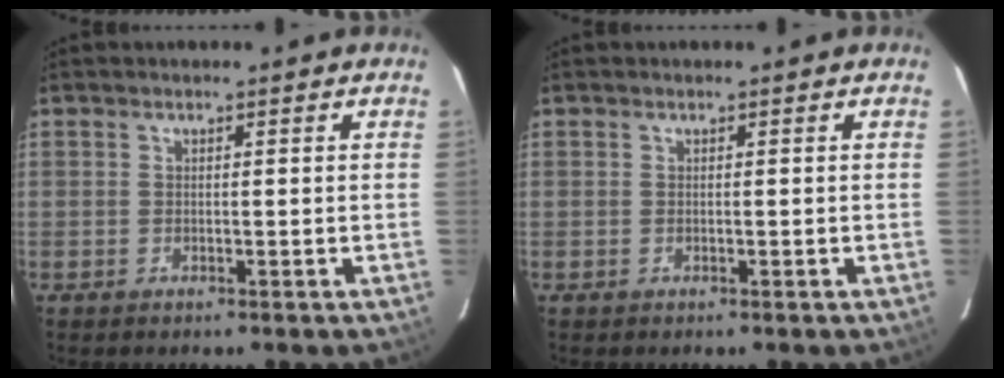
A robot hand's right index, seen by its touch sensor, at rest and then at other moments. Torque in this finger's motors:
{"motor_torque": [0.00, 0.00, 0.00, 0.01]}